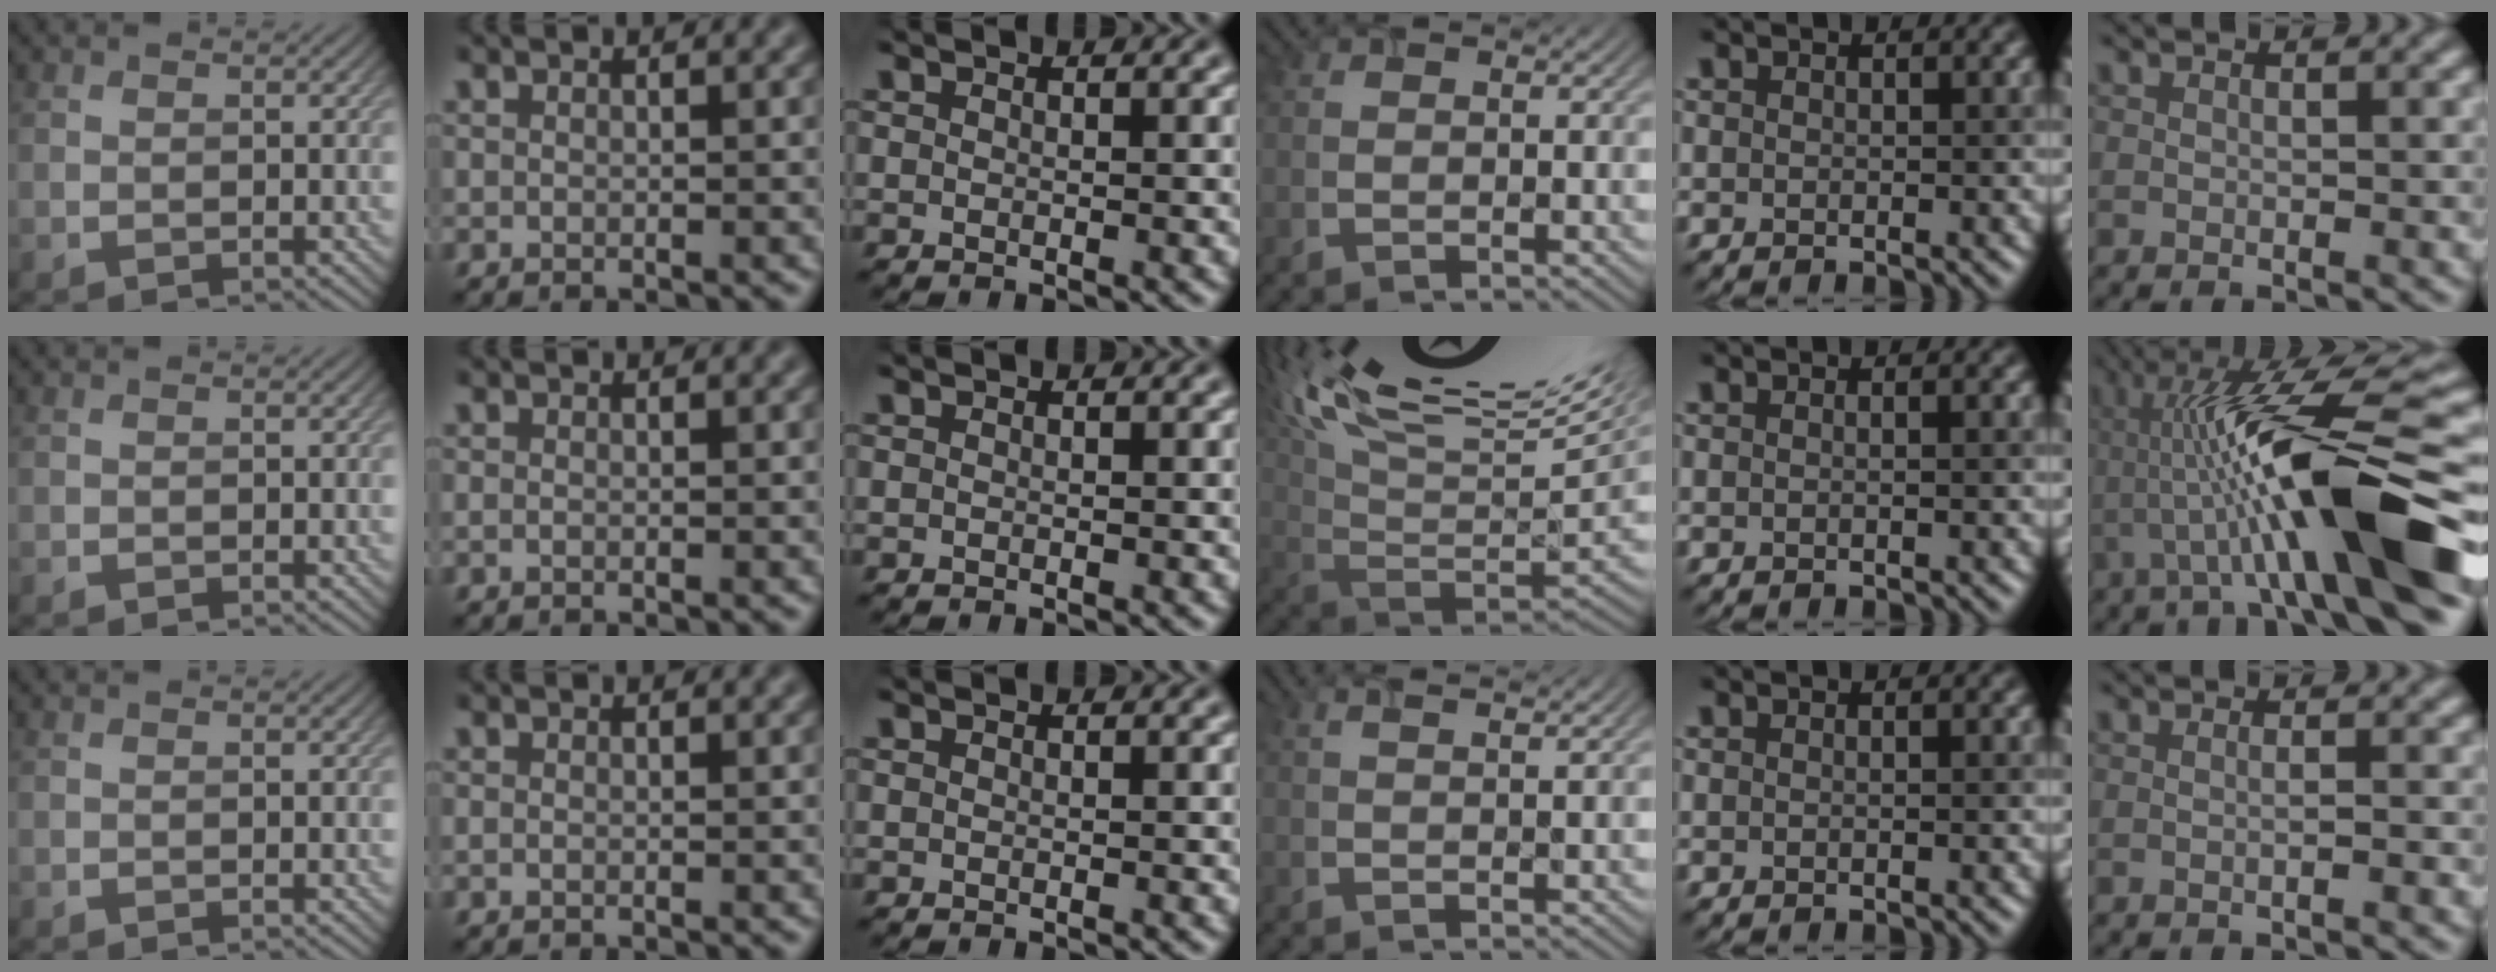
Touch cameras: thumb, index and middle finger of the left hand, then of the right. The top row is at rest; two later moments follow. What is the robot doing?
{"motion": "screw", "object": "timer"}